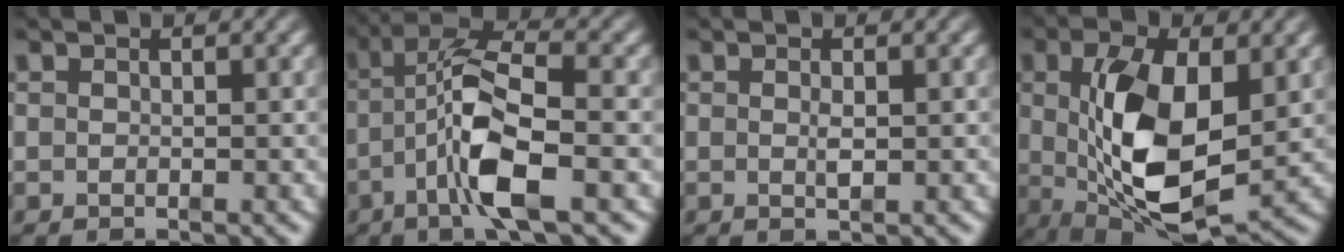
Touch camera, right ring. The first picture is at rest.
{"total": 7.9, "force": [0.3, 3.6, 7.0], "torque": [-0.125, -0.007, 0.001]}
{"total": 1.0, "force": [-0.2, 0.0, 1.0], "torque": [-0.015, 0.001, -0.002]}
{"total": 11.5, "force": [-0.3, 6.4, 9.6], "torque": [-0.179, -0.037, 0.016]}